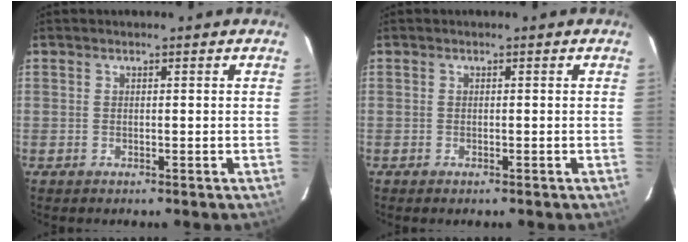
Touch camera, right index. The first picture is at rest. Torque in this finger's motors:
{"motor_torque": [-0.05, 0.03, 0.12, 0.01]}